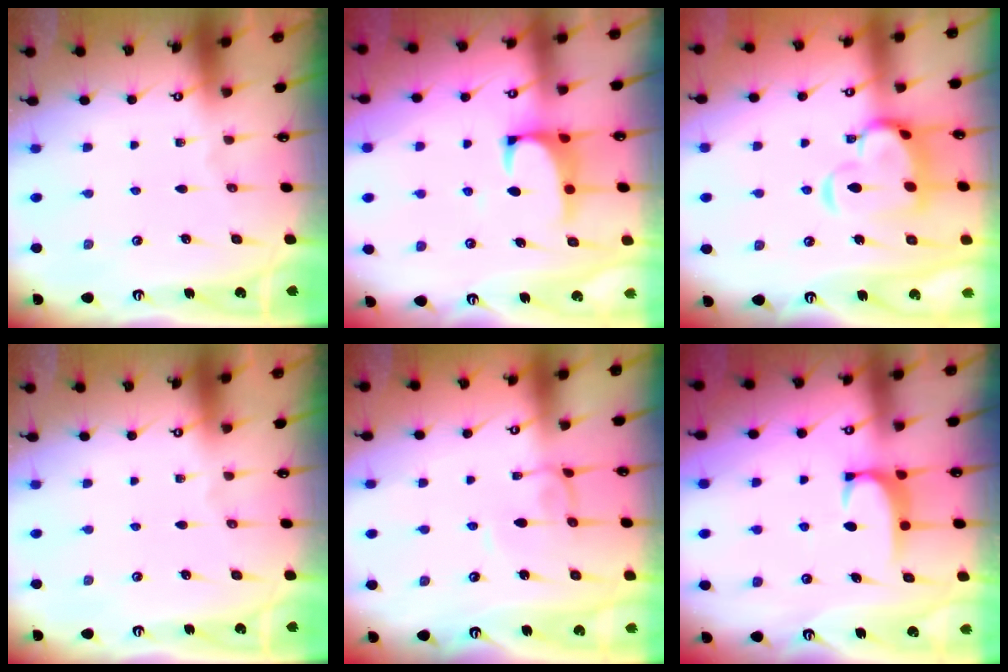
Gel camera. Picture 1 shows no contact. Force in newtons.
{"total": 1.5, "press": 1.2, "slide": 0.8}
{"total": 8.3, "press": 8.1, "slide": 1.6}
{"total": 0.0}
{"total": 2.1, "press": 2.1, "slide": 0.3}
{"total": 2.0, "press": 1.9, "slide": 0.5}